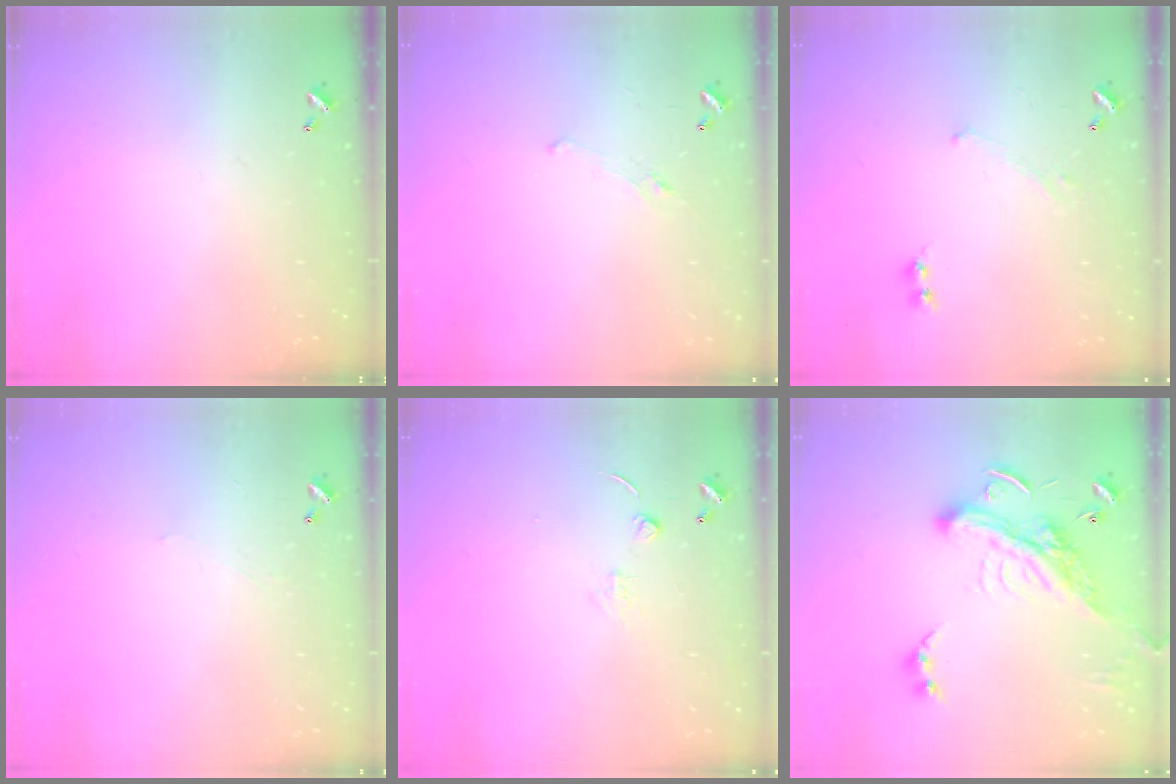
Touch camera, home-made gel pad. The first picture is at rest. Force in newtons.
{"total": 0.8, "press": 0.1, "slide": 0.8}
{"total": 0.7, "press": 0.7, "slide": 0.3}
{"total": 0.9, "press": 0.7, "slide": 0.4}
{"total": 0.9, "press": 0.9, "slide": 0.3}
{"total": 6.7, "press": 6.7, "slide": 1.0}